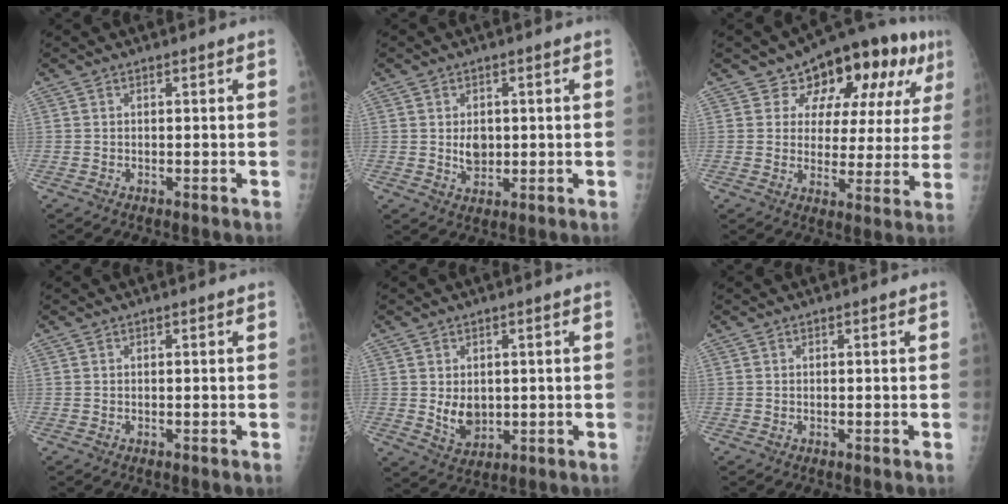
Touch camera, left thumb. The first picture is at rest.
{"total": 4.0, "force": [0.3, 3.0, 2.7], "torque": [-0.026, -0.005, 0.012]}
{"total": 16.5, "force": [8.3, 9.3, 10.8], "torque": [-0.089, -0.010, 0.114]}
{"total": 0.0}
{"total": 5.4, "force": [0.3, 4.1, 3.5], "torque": [-0.038, -0.012, 0.022]}
{"total": 0.0}